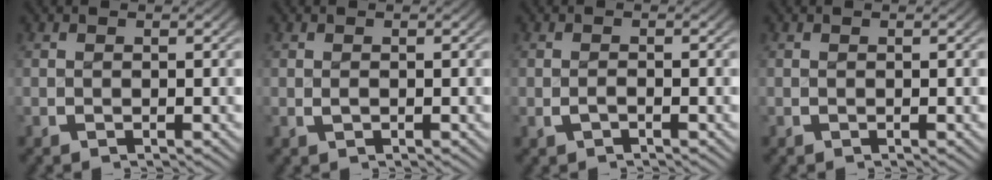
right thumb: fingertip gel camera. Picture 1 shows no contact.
{"total": 0.0}
{"total": 0.8, "force": [-0.7, 0.2, 0.2], "torque": [-0.014, -0.005, -0.009]}
{"total": 0.0}